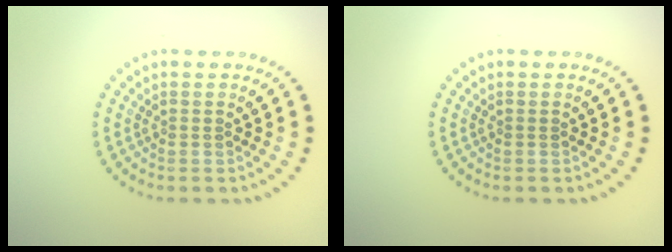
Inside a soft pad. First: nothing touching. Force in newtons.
{"total": 0.0}